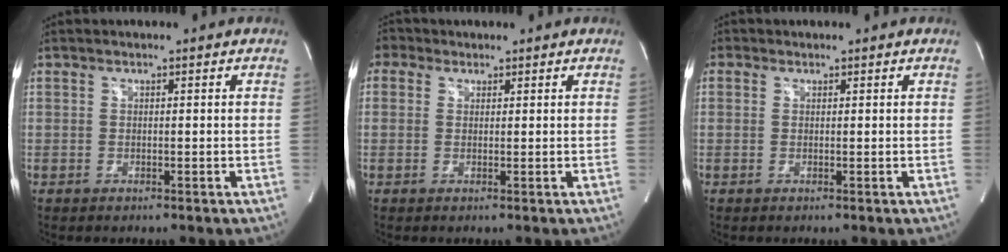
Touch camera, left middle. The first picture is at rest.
{"total": 3.0, "force": [1.5, 2.5, 0.8], "torque": [-0.019, 0.022, 0.027]}
{"total": 1.3, "force": [0.5, 1.1, 0.4], "torque": [-0.006, 0.006, 0.005]}